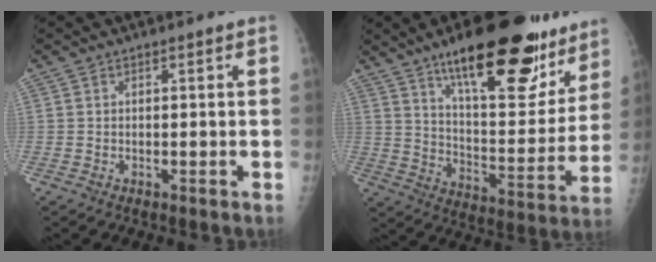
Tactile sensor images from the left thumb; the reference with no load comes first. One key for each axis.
{"total": 25.8, "fx": 17.1, "fy": 9.0, "fz": 17.2, "tx": -0.201, "ty": -0.073, "tz": 0.260}